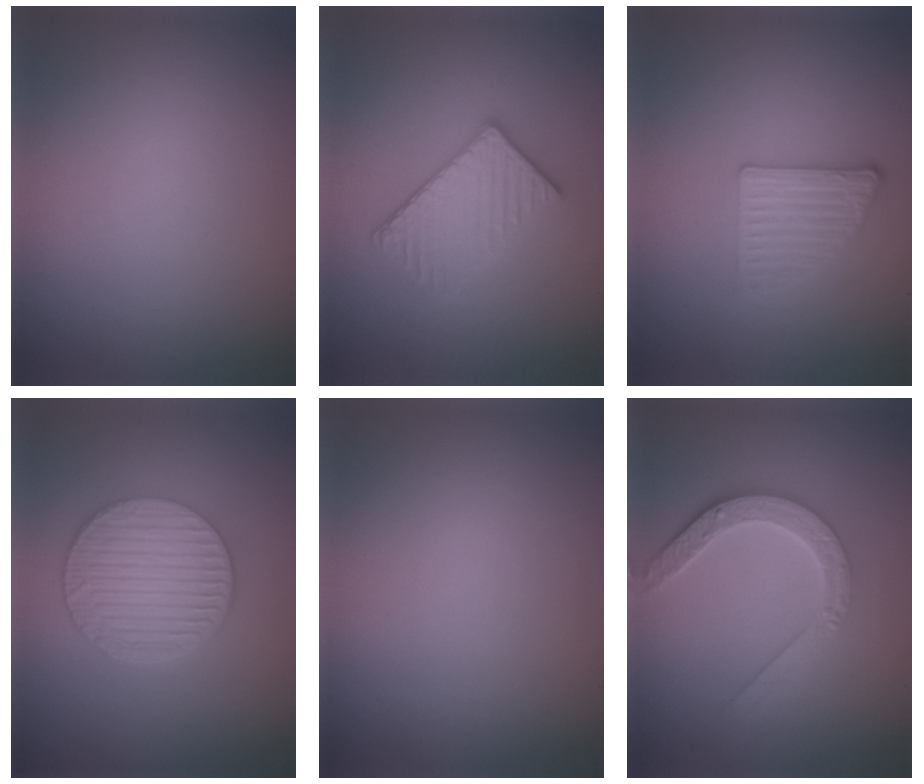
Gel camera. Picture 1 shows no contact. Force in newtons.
{"total": 3.8, "press": 3.2, "slide": 2.0}
{"total": 2.7, "press": 2.6, "slide": 0.8}
{"total": 6.6, "press": 4.7, "slide": 4.6}
{"total": 0.0}
{"total": 4.7, "press": 3.7, "slide": 3.0}